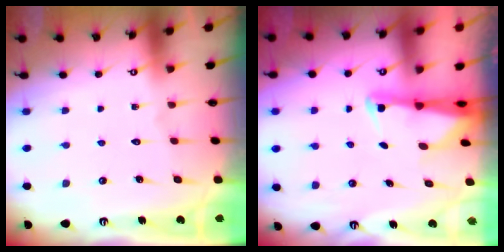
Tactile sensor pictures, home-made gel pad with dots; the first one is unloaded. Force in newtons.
{"total": 2.4, "press": 2.3, "slide": 0.5}